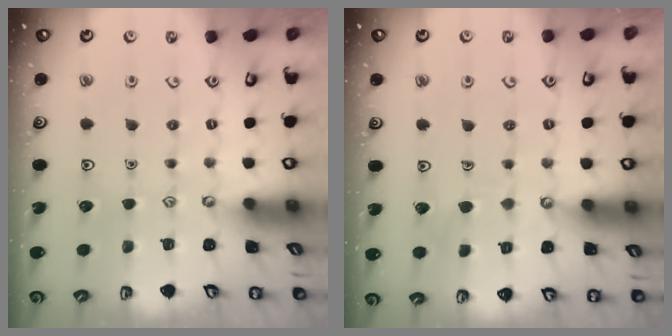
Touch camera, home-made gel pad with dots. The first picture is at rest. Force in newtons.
{"total": 6.1, "press": 6.1, "slide": 0.2}